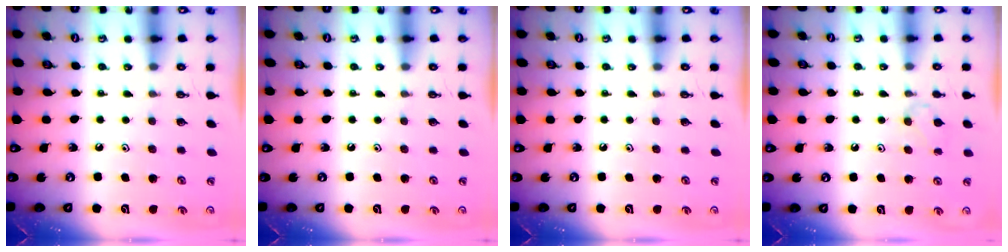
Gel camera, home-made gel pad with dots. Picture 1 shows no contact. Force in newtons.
{"total": 0.0}
{"total": 0.0}
{"total": 2.7, "press": 2.6, "slide": 0.6}